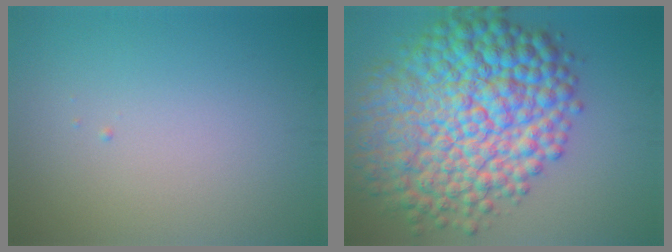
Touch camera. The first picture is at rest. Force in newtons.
{"total": 14.3, "press": 14.3, "slide": 0.2}